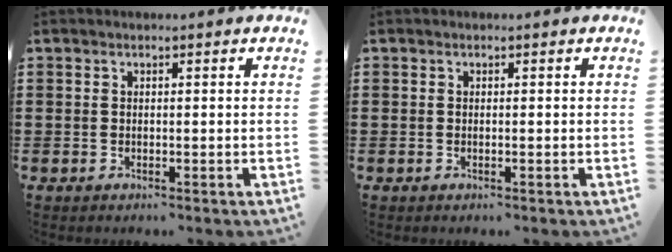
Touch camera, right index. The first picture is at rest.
{"total": 0.0}